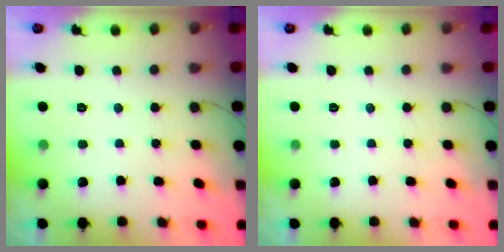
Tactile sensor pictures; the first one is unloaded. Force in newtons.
{"total": 0.0}